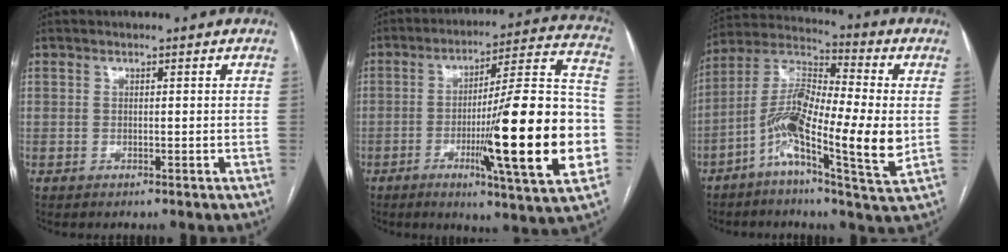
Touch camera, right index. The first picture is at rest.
{"total": 23.8, "force": [-5.7, 1.0, 23.1], "torque": [-0.304, -0.002, -0.087]}
{"total": 15.5, "force": [-3.3, 2.6, 14.9], "torque": [-0.289, 0.008, -0.069]}